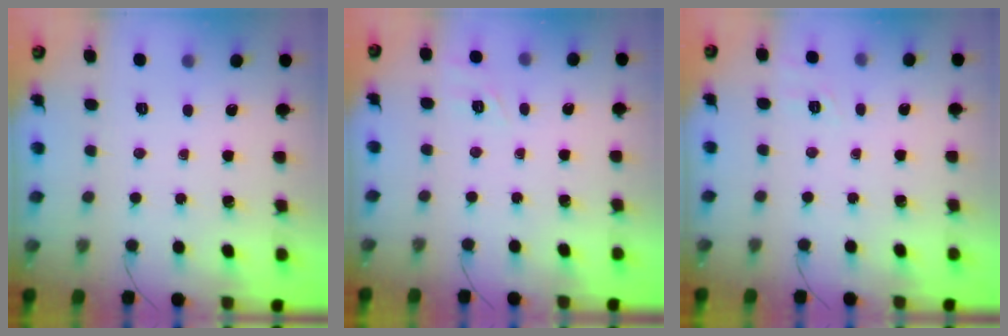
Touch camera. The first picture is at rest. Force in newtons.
{"total": 1.8, "press": 1.0, "slide": 1.5}
{"total": 1.8, "press": 0.4, "slide": 1.7}